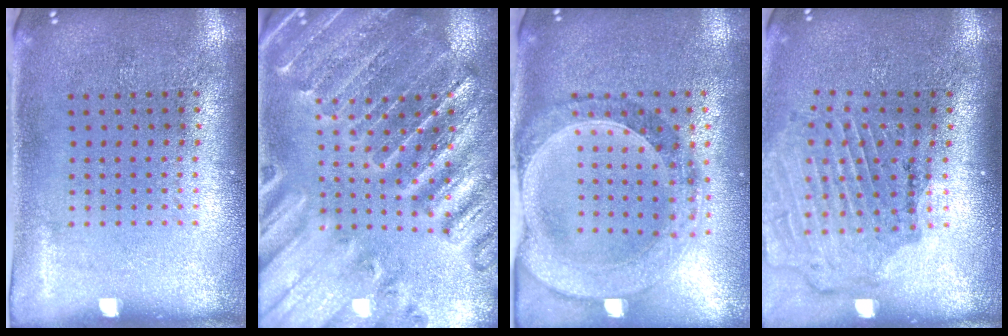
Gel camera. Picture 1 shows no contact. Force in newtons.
{"total": 2.8, "press": 2.8, "slide": 0.4}
{"total": 1.5, "press": 1.4, "slide": 0.4}
{"total": 1.7, "press": 1.7, "slide": 0.3}